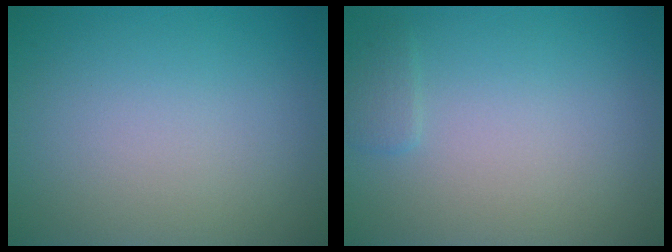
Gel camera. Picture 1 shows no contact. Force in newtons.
{"total": 0.9, "press": 0.9, "slide": 0.1}